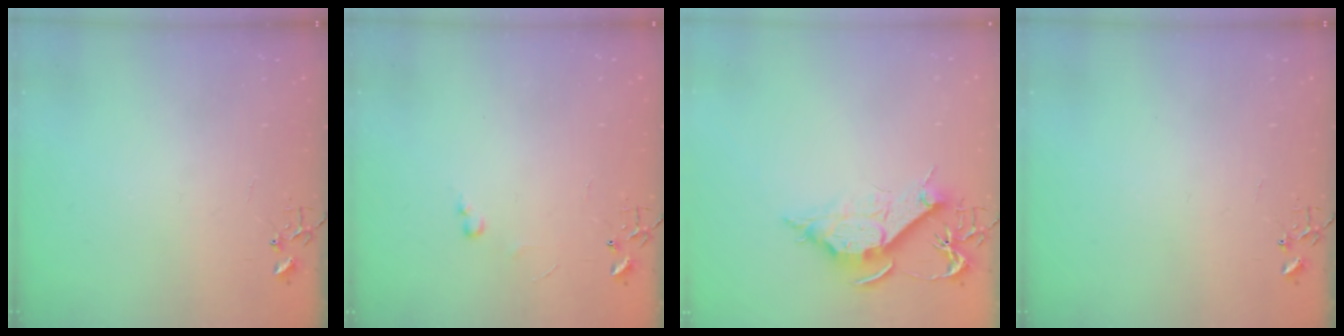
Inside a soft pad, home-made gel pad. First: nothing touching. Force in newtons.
{"total": 2.7, "press": 2.7, "slide": 0.4}
{"total": 11.1, "press": 11.1, "slide": 1.2}
{"total": 0.0}